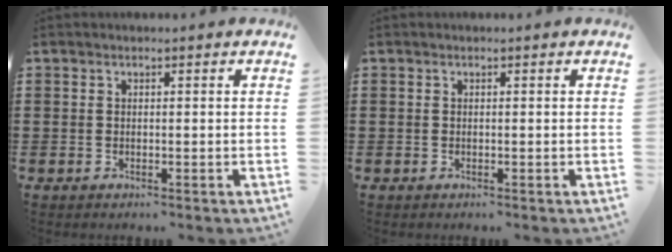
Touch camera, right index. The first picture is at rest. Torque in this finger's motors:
{"motor_torque": [-0.17, 0.12, 0.01, -0.01]}